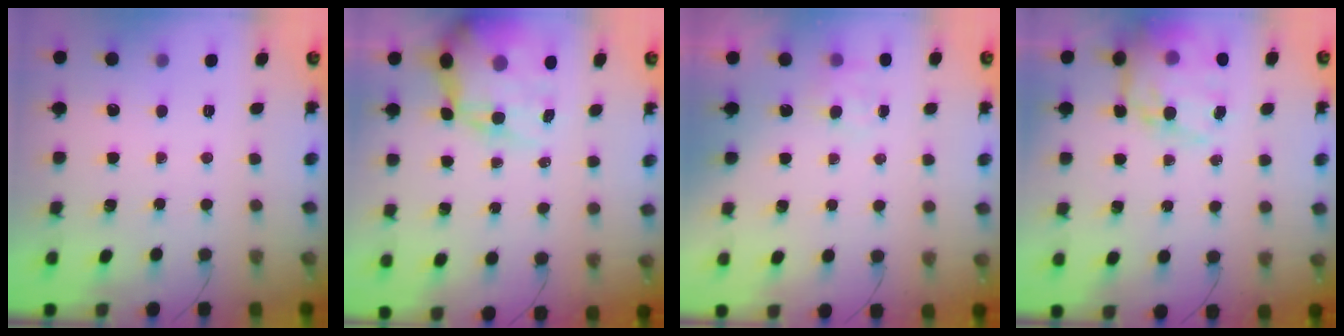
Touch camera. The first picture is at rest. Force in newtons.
{"total": 14.1, "press": 13.6, "slide": 3.4}
{"total": 4.2, "press": 4.1, "slide": 0.9}
{"total": 16.6, "press": 16.1, "slide": 4.1}